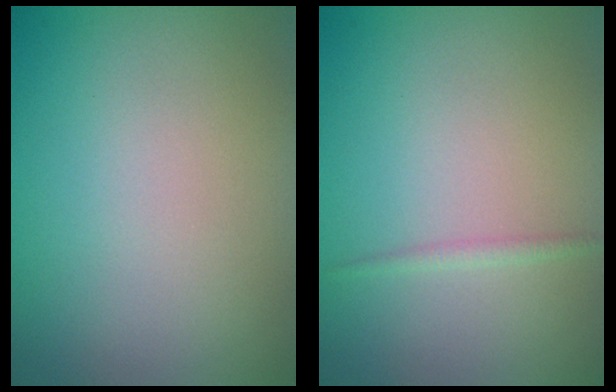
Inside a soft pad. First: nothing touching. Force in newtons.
{"total": 0.8, "press": 0.8, "slide": 0.0}